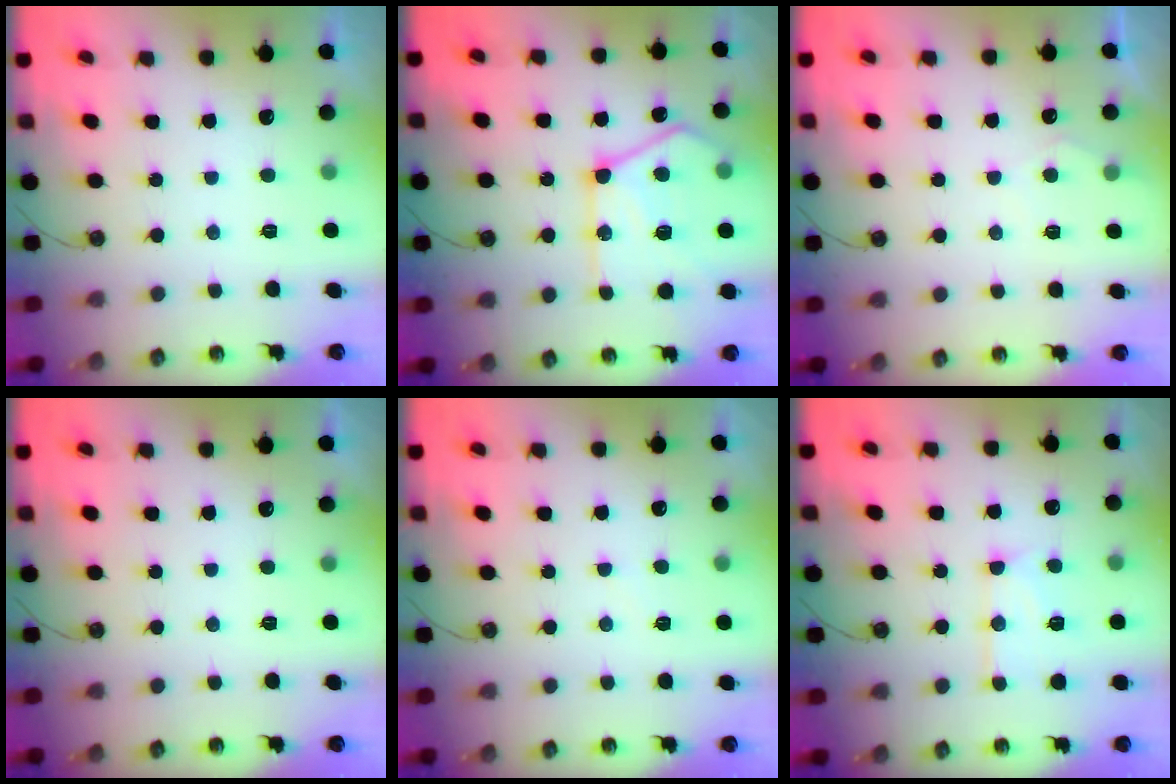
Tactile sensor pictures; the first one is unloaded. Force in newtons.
{"total": 20.6, "press": 20.5, "slide": 2.2}
{"total": 4.6, "press": 4.5, "slide": 0.6}
{"total": 0.0}
{"total": 2.5, "press": 2.5, "slide": 0.3}
{"total": 12.0, "press": 11.9, "slide": 1.0}